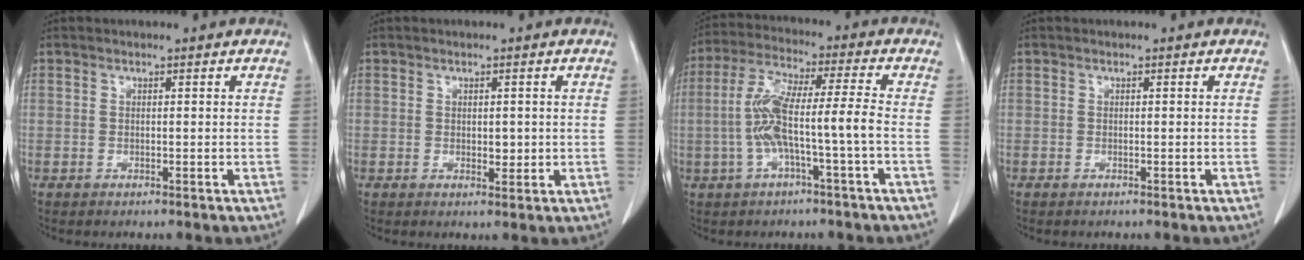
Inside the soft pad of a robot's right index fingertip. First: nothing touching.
{"total": 1.9, "force": [0.1, 1.2, 1.5], "torque": [-0.018, -0.001, 0.008]}
{"total": 9.5, "force": [-1.9, 0.2, 9.3], "torque": [-0.194, 0.026, -0.036]}
{"total": 0.0}